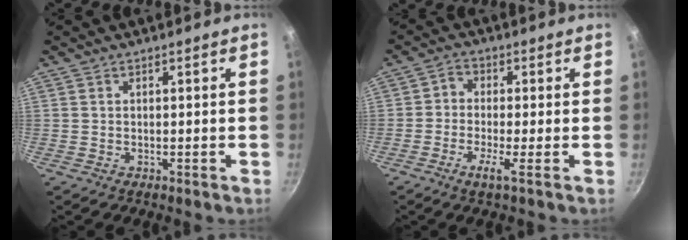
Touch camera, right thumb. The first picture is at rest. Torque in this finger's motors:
{"motor_torque": [-0.39, 0.43, -0.37, -0.13, 0.13]}